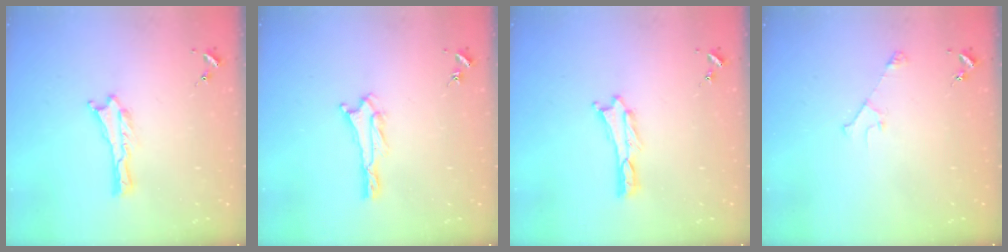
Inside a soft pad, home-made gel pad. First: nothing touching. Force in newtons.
{"total": 0.7, "press": 0.7, "slide": 0.1}
{"total": 0.0}
{"total": 2.9, "press": 2.9, "slide": 0.3}